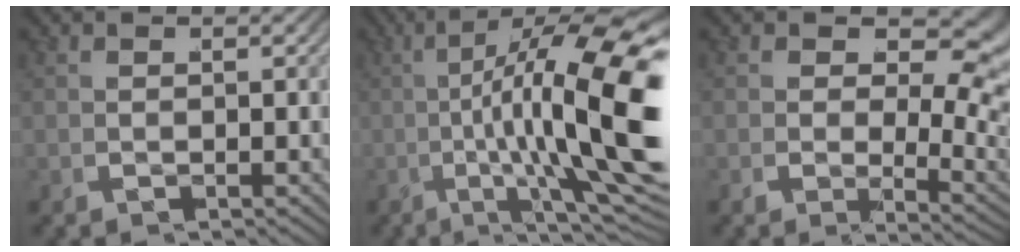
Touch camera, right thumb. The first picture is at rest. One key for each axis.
{"total": 14.2, "fx": 0.4, "fy": 4.9, "fz": 13.3, "tx": -0.195, "ty": 0.000, "tz": 0.007}
{"total": 6.2, "fx": 0.2, "fy": 3.8, "fz": 4.8, "tx": -0.063, "ty": -0.031, "tz": 0.017}